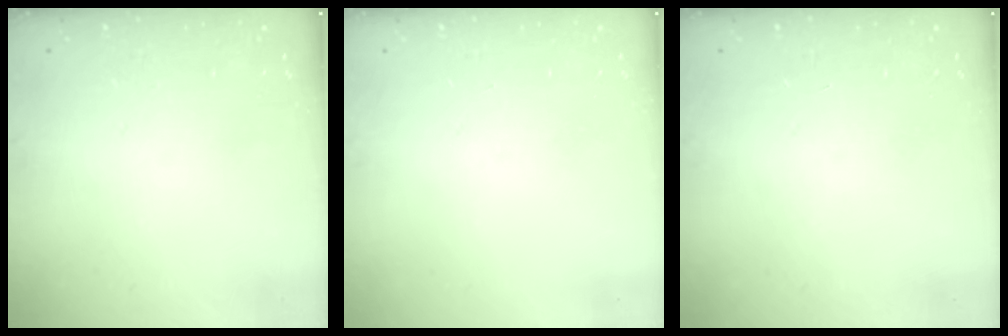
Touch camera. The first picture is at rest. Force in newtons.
{"total": 0.0}
{"total": 0.0}